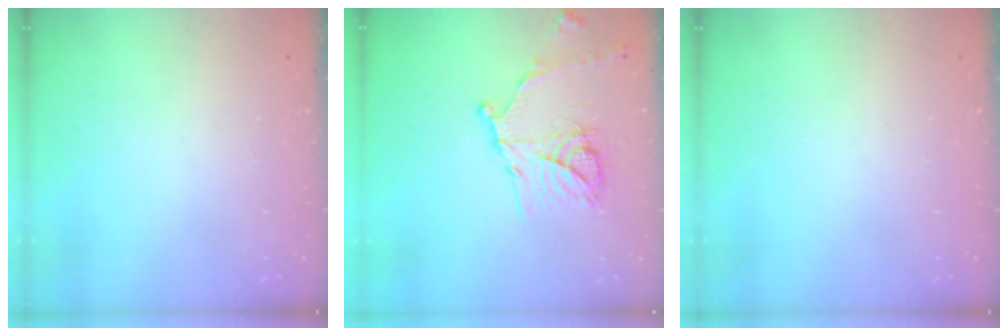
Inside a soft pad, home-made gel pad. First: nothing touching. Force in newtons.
{"total": 16.1, "press": 16.1, "slide": 1.3}
{"total": 0.0}